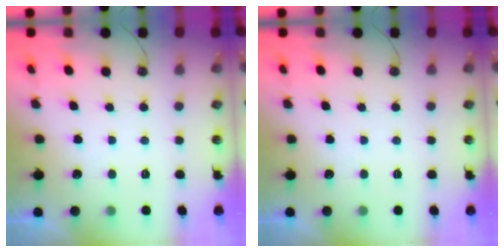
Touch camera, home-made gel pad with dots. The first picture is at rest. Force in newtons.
{"total": 0.0}